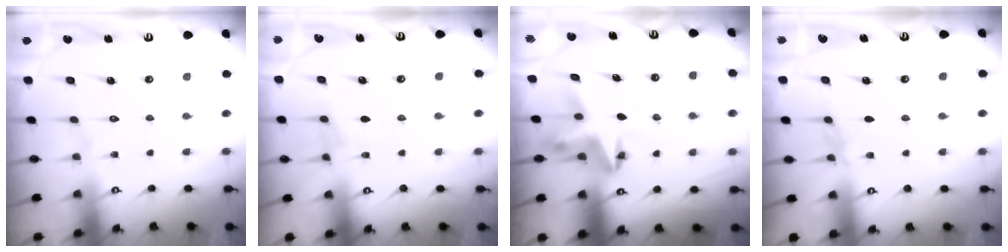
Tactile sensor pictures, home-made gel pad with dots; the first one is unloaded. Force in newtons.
{"total": 3.3, "press": 3.3, "slide": 0.5}
{"total": 5.8, "press": 5.8, "slide": 0.2}
{"total": 3.0, "press": 2.9, "slide": 0.5}